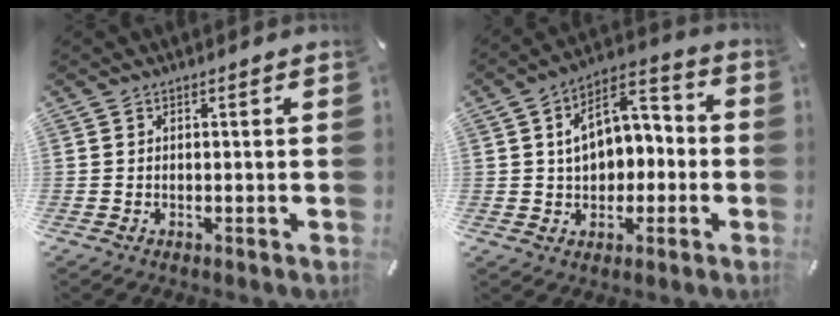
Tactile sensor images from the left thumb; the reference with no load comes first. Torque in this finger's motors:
{"motor_torque": [1.47, 1.58, 0.85, -0.27, 0.32]}